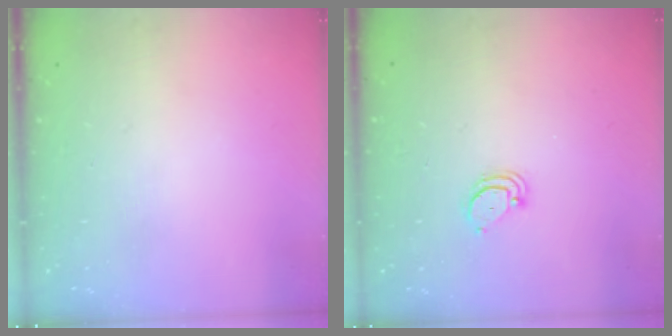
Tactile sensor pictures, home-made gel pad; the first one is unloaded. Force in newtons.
{"total": 2.6, "press": 2.6, "slide": 0.2}